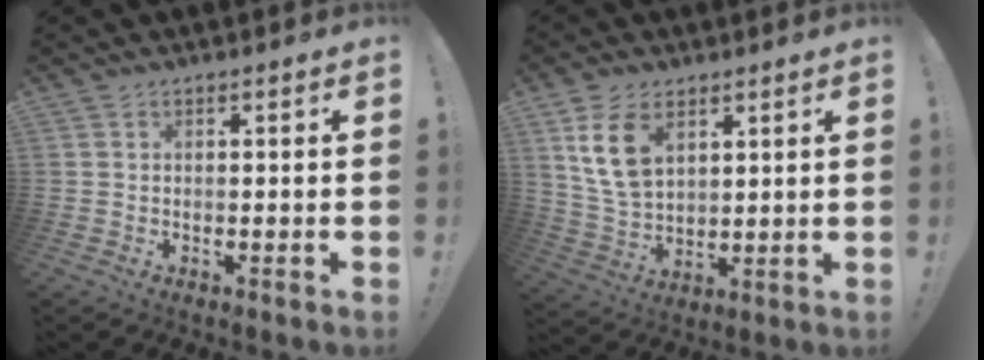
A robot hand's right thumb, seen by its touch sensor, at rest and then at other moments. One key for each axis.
{"total": 11.8, "fx": 6.0, "fy": 7.3, "fz": 7.0, "tx": -0.125, "ty": -0.018, "tz": 0.117}